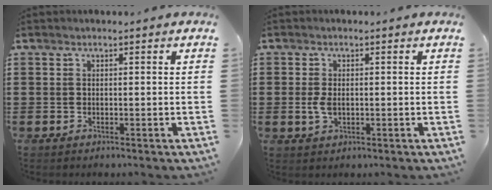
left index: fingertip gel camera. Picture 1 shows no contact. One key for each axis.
{"total": 2.6, "fx": -0.1, "fy": 1.5, "fz": 2.1, "tx": -0.056, "ty": -0.002, "tz": -0.007}